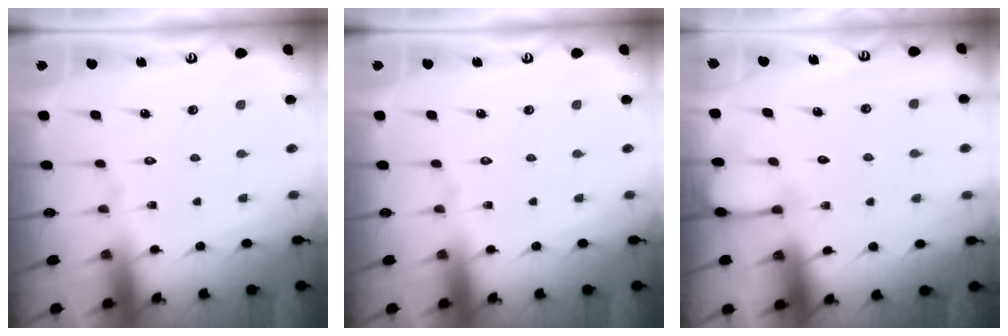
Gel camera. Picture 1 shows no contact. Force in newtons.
{"total": 0.0}
{"total": 5.3, "press": 5.3, "slide": 0.5}